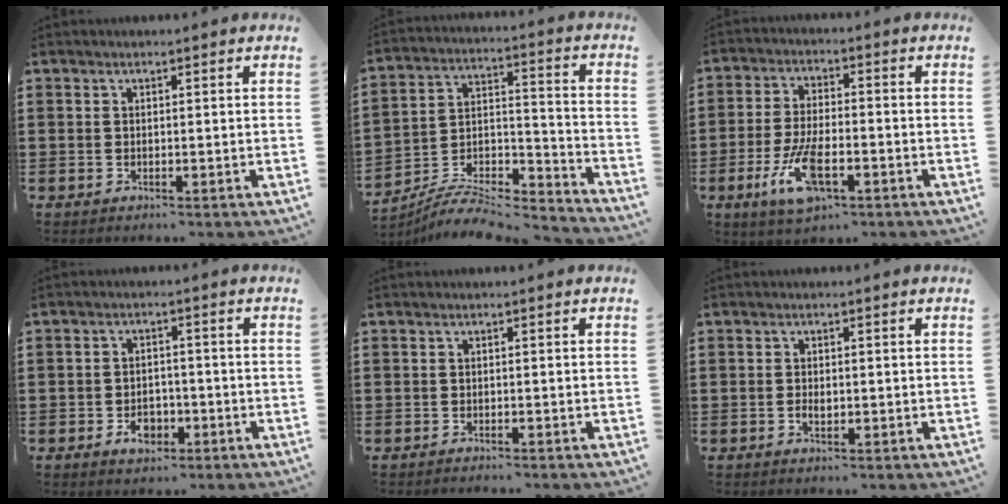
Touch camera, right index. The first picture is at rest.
{"total": 7.5, "force": [-6.8, 2.1, 2.3], "torque": [-0.039, 0.007, -0.133]}
{"total": 9.2, "force": [-3.8, 3.5, 7.7], "torque": [-0.174, -0.013, -0.070]}
{"total": 3.8, "force": [-1.8, 2.5, 2.3], "torque": [-0.034, -0.002, -0.033]}
{"total": 0.8, "force": [-0.8, 0.0, 0.0], "torque": [-0.003, 0.000, -0.016]}
{"total": 1.3, "force": [-0.3, 0.7, 1.0], "torque": [-0.020, 0.000, -0.006]}